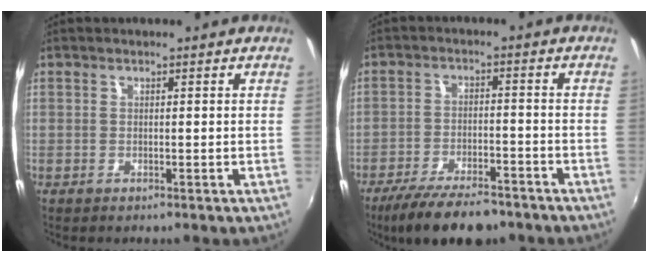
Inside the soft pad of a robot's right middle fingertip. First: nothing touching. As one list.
[{"total": 12.7, "force": [-10.0, 3.8, 6.7], "torque": [-0.144, -0.022, -0.161]}]